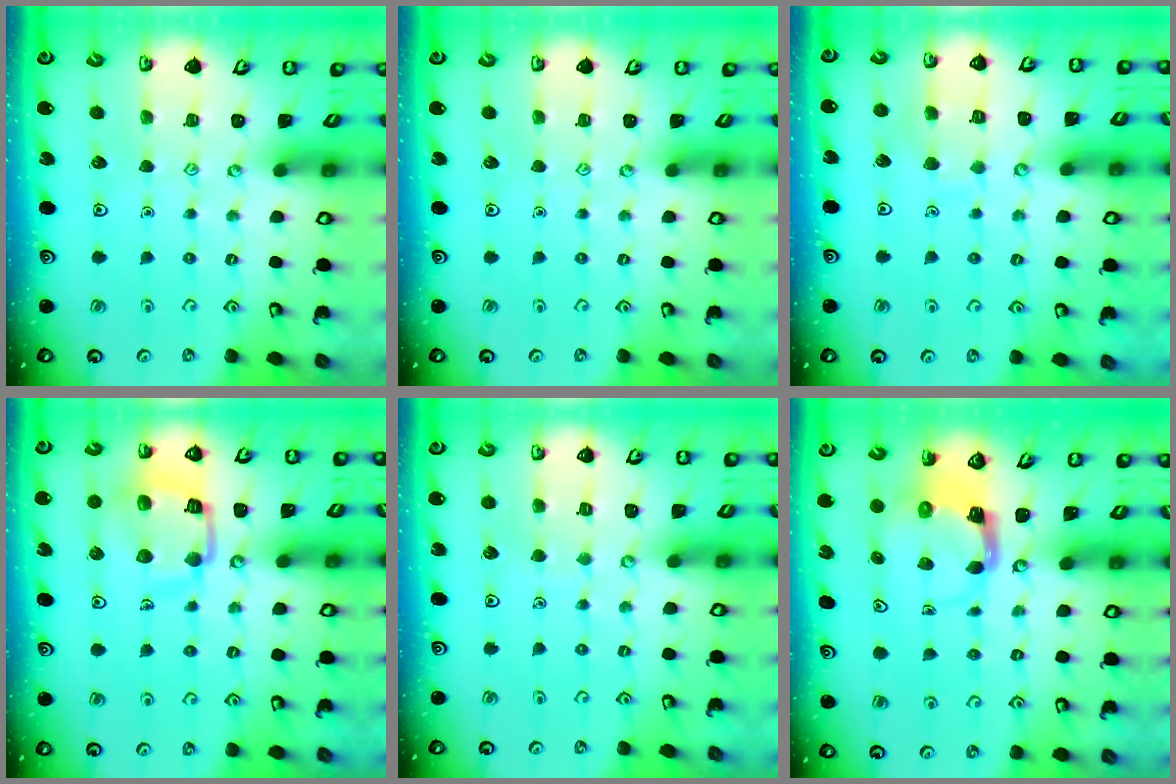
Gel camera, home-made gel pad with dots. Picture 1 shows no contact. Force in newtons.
{"total": 0.0}
{"total": 6.0, "press": 6.0, "slide": 0.6}
{"total": 13.1, "press": 13.0, "slide": 1.5}
{"total": 2.5, "press": 2.5, "slide": 0.3}
{"total": 4.0, "press": 3.9, "slide": 0.6}